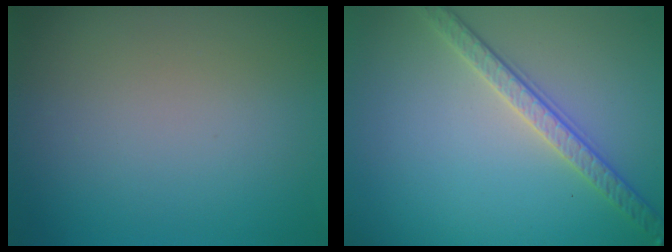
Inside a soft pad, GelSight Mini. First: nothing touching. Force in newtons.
{"total": 3.4, "press": 3.0, "slide": 1.7}